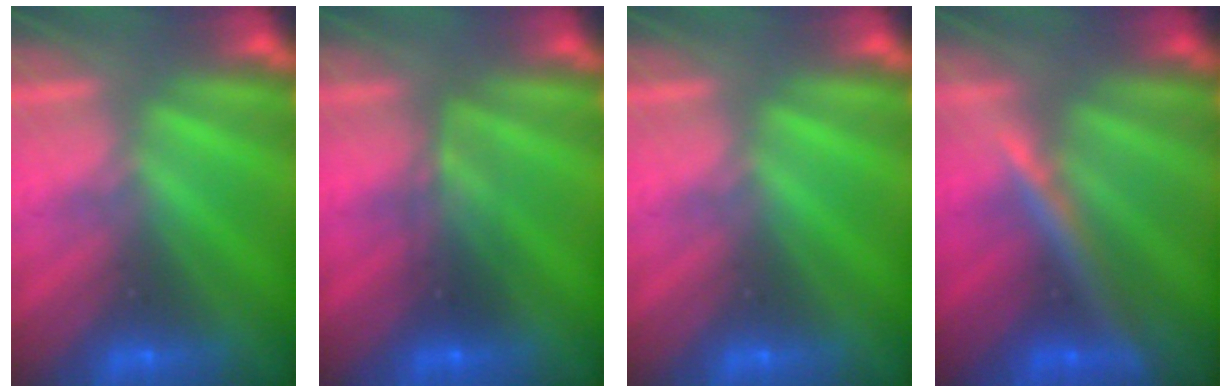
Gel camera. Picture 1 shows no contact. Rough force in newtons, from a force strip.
{"total": 2.4}
{"total": 0.0}
{"total": 2.4}